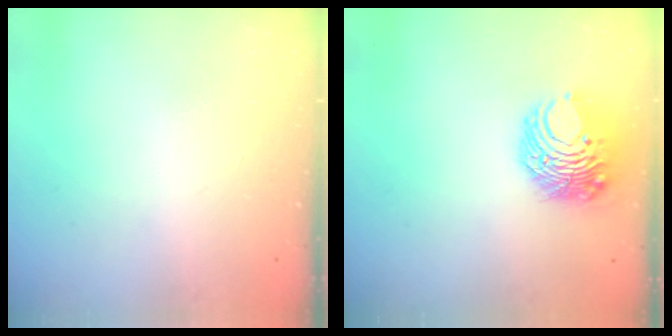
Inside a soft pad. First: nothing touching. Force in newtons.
{"total": 10.4, "press": 10.4, "slide": 0.6}